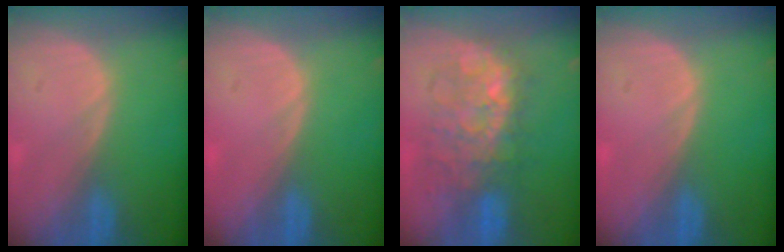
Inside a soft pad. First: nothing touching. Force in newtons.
{"total": 0.0}
{"total": 9.0, "press": 9.0, "slide": 0.9}
{"total": 0.0}